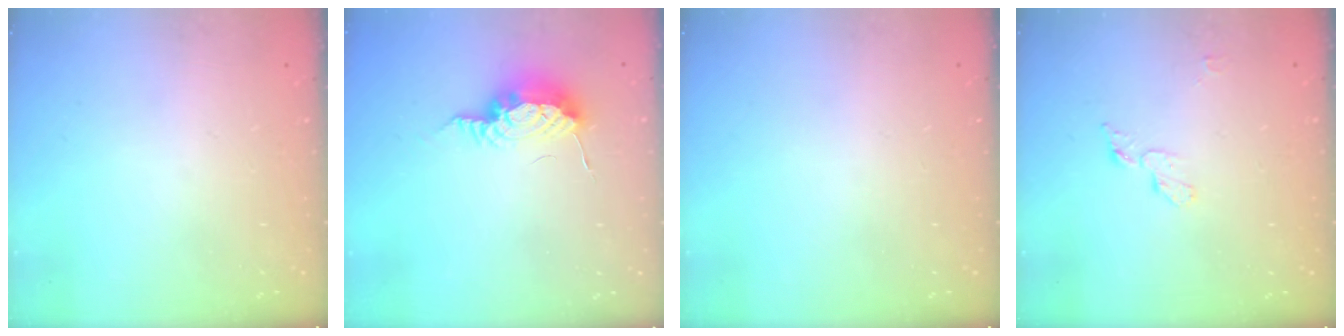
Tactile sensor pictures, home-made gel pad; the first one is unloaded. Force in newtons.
{"total": 16.8, "press": 12.3, "slide": 11.4}
{"total": 0.0}
{"total": 4.6, "press": 4.6, "slide": 0.4}